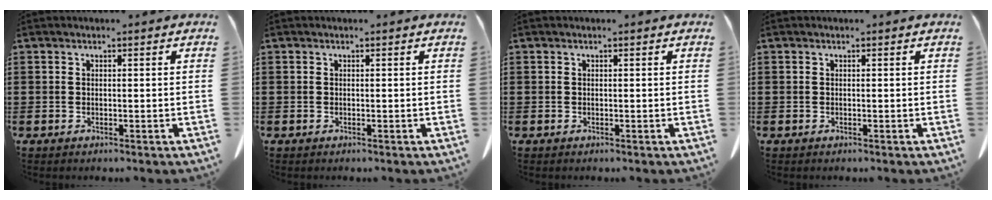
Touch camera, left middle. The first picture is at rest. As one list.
[{"total": 0.0}, {"total": 0.0}, {"total": 0.0}]